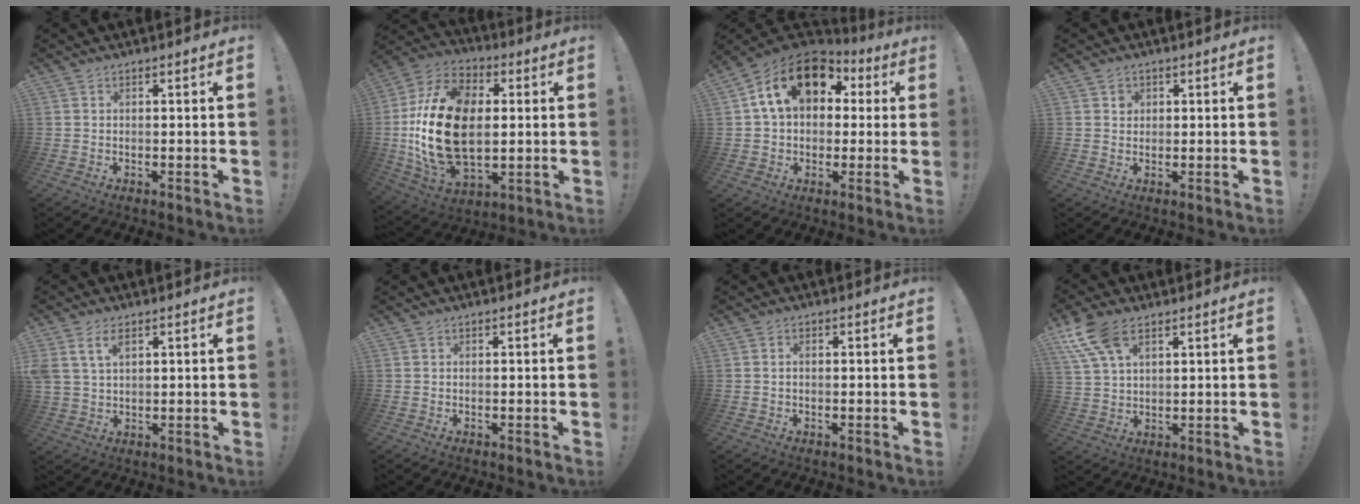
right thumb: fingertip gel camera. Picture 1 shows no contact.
{"total": 25.4, "force": [0.4, 16.0, 19.7], "torque": [-0.389, 0.011, 0.018]}
{"total": 18.0, "force": [5.9, 12.1, 11.9], "torque": [-0.185, -0.005, 0.104]}
{"total": 1.9, "force": [0.7, 1.7, 0.4], "torque": [0.003, -0.002, 0.009]}
{"total": 6.1, "force": [3.3, 3.5, 3.8], "torque": [-0.076, -0.009, 0.063]}
{"total": 0.0}
{"total": 0.6, "force": [0.0, 0.2, 0.6], "torque": [-0.013, 0.001, 0.000]}
{"total": 10.6, "force": [6.2, 5.2, 6.9], "torque": [-0.140, -0.024, 0.117]}